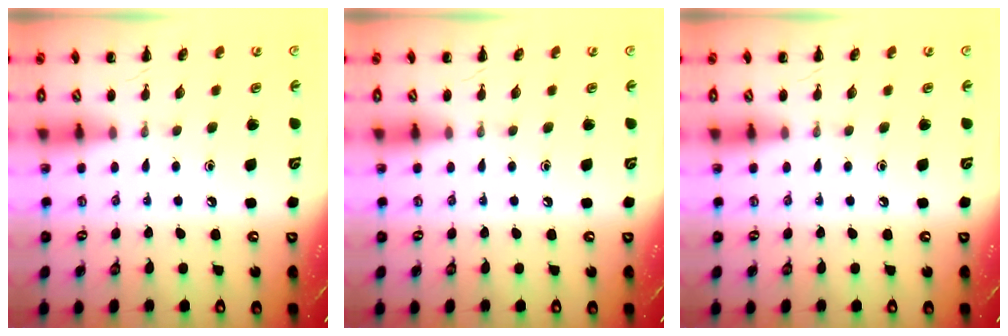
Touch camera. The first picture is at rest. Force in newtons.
{"total": 0.0}
{"total": 0.0}